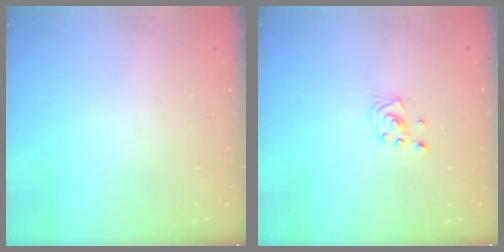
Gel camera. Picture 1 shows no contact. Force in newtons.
{"total": 2.2, "press": 2.2, "slide": 0.1}